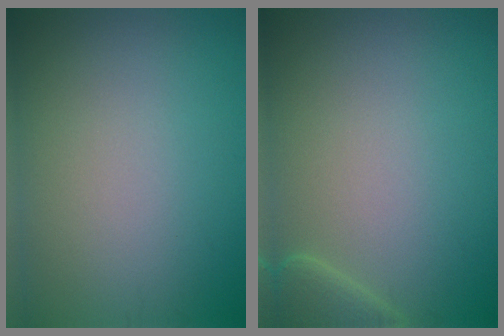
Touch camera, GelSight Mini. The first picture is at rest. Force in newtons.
{"total": 2.4, "press": 2.3, "slide": 0.4}